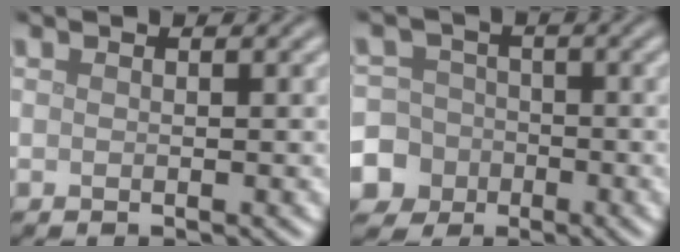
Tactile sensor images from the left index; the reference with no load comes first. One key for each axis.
{"total": 9.0, "fx": -3.7, "fy": 8.1, "fz": 1.2, "tx": -0.026, "ty": -0.017, "tz": -0.093}